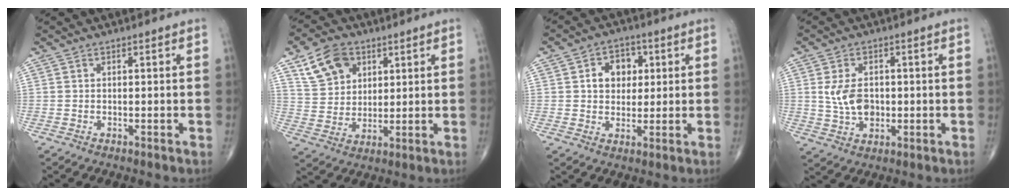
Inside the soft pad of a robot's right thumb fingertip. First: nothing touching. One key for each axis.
{"total": 10.3, "fx": 5.2, "fy": 7.3, "fz": 5.0, "tx": -0.070, "ty": -0.015, "tz": 0.102}
{"total": 7.2, "fx": 1.6, "fy": 5.6, "fz": 4.2, "tx": -0.026, "ty": 0.002, "tz": 0.023}
{"total": 6.9, "fx": 0.4, "fy": 4.6, "fz": 5.1, "tx": -0.086, "ty": 0.000, "tz": 0.014}